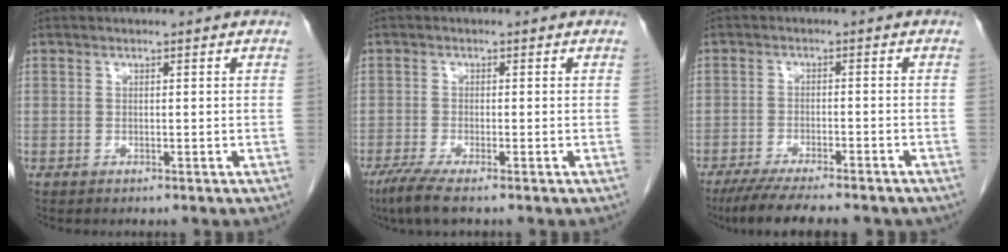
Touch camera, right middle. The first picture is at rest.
{"total": 3.9, "force": [-2.7, 0.2, 2.8], "torque": [-0.059, -0.013, -0.054]}
{"total": 12.0, "force": [-10.0, 2.0, 6.3], "torque": [-0.092, -0.017, -0.142]}